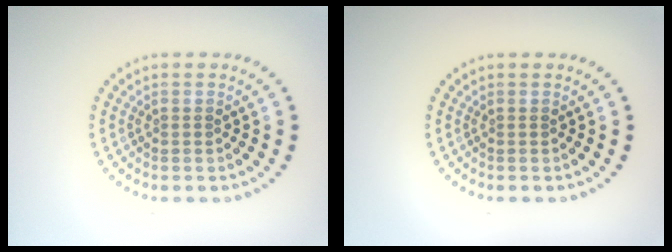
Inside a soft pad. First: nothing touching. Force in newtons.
{"total": 0.0}